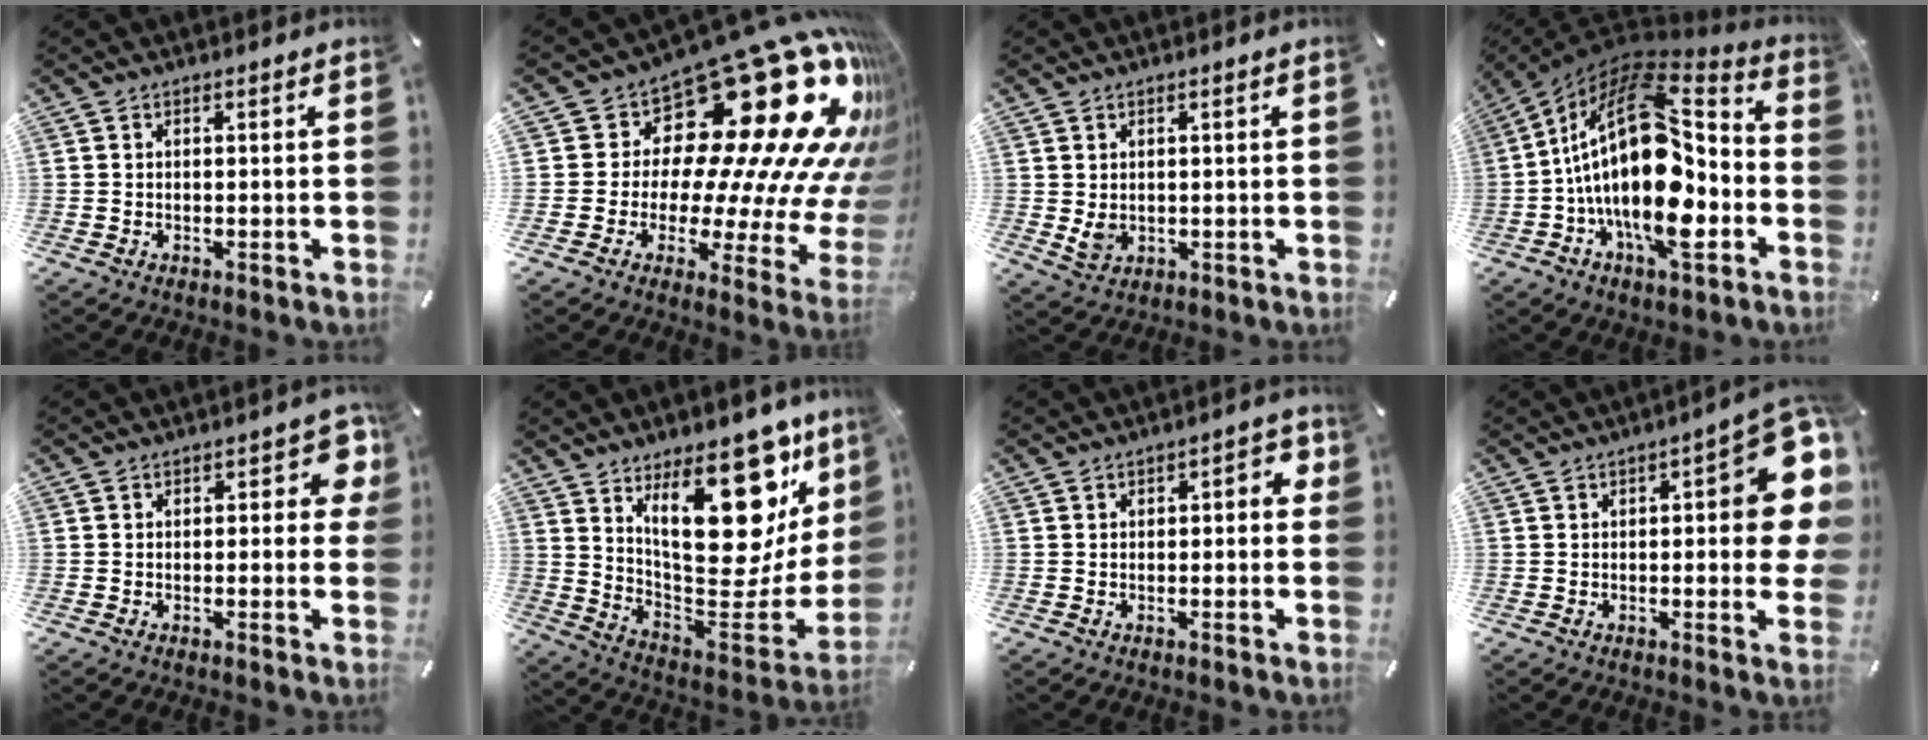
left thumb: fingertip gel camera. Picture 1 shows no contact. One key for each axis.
{"total": 29.7, "fx": 13.9, "fy": 15.6, "fz": 21.1, "tx": -0.291, "ty": -0.151, "tz": 0.266}
{"total": 3.2, "fx": 0.3, "fy": 2.7, "fz": 1.7, "tx": -0.037, "ty": -0.005, "tz": 0.003}
{"total": 28.1, "fx": -1.7, "fy": 15.3, "fz": 23.5, "tx": -0.436, "ty": -0.018, "tz": -0.027}
{"total": 6.0, "fx": 1.2, "fy": 3.1, "fz": 5.0, "tx": -0.050, "ty": -0.005, "tz": 0.011}
{"total": 27.6, "fx": 14.2, "fy": 12.9, "fz": 19.8, "tx": -0.256, "ty": -0.106, "tz": 0.250}
{"total": 3.0, "fx": -0.2, "fy": 1.7, "fz": 2.4, "tx": -0.028, "ty": 0.005, "tz": -0.010}
{"total": 15.3, "fx": 3.3, "fy": 5.6, "fz": 13.8, "tx": -0.159, "ty": -0.026, "tz": 0.053}